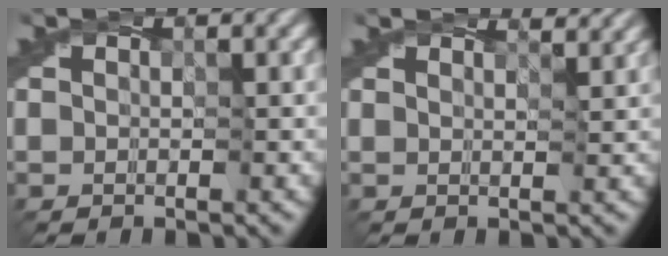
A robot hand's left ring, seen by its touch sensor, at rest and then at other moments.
{"total": 2.5, "force": [2.2, 0.4, 1.1], "torque": [-0.025, 0.002, 0.019]}